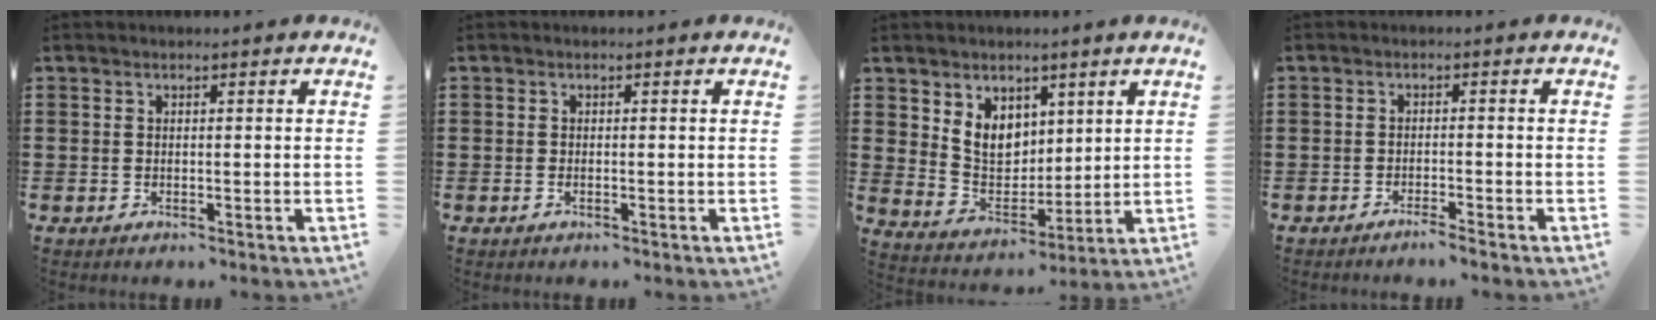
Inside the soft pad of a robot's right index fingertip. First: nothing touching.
{"total": 0.5, "force": [-0.1, 0.1, 0.5], "torque": [-0.010, -0.005, -0.001]}
{"total": 7.0, "force": [3.5, 5.4, 2.6], "torque": [-0.070, 0.001, 0.067]}
{"total": 1.6, "force": [-1.5, -0.2, 0.6], "torque": [-0.011, 0.002, -0.029]}